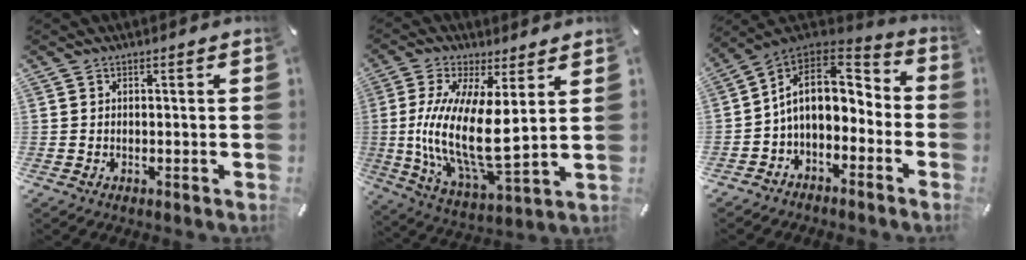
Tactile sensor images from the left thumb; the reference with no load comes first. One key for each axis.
{"total": 16.9, "fx": 1.6, "fy": 6.2, "fz": 15.6, "tx": -0.334, "ty": -0.030, "tz": 0.029}
{"total": 14.2, "fx": 0.9, "fy": 9.6, "fz": 10.3, "tx": -0.181, "ty": 0.001, "tz": 0.018}